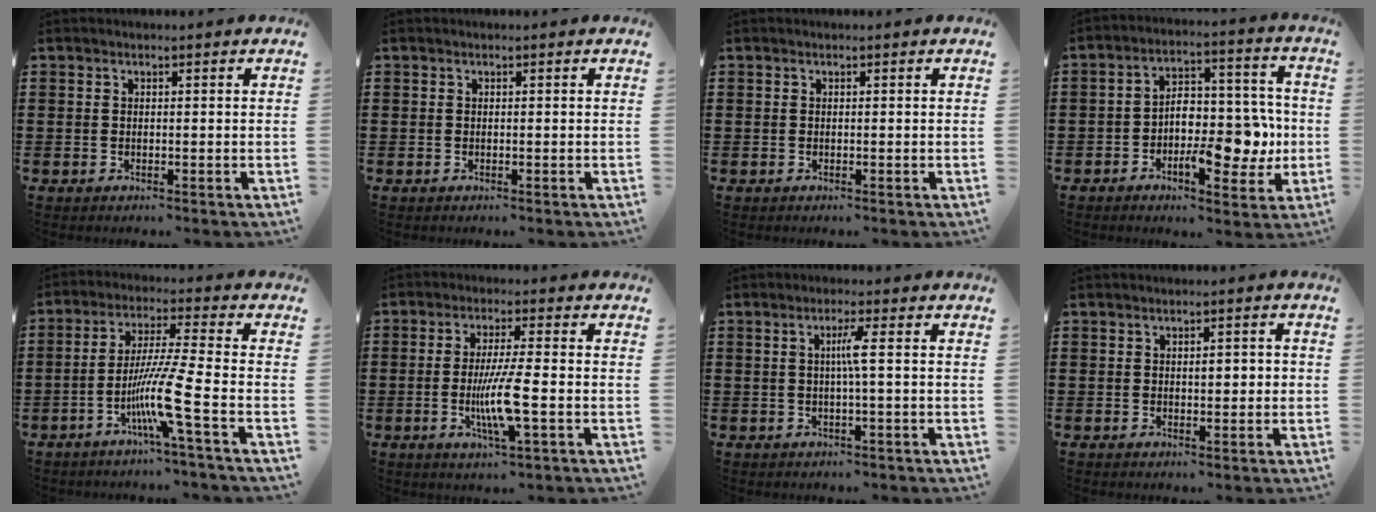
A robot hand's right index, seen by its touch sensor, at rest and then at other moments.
{"total": 0.0}
{"total": 0.0}
{"total": 9.9, "force": [-2.5, 4.9, 8.2], "torque": [-0.107, 0.003, -0.044]}
{"total": 9.5, "force": [-4.0, -0.5, 8.6], "torque": [-0.178, -0.018, -0.083]}
{"total": 7.8, "force": [-1.8, 0.8, 7.5], "torque": [-0.152, -0.018, -0.039]}
{"total": 2.8, "force": [0.0, -0.4, 2.8], "torque": [-0.053, -0.004, -0.006]}
{"total": 1.9, "force": [0.1, 0.8, 1.7], "torque": [-0.023, 0.003, -0.002]}